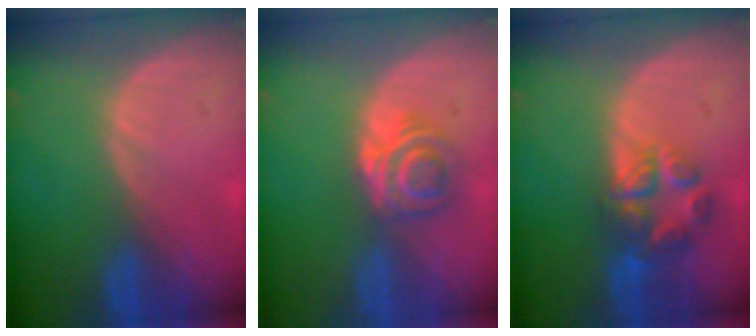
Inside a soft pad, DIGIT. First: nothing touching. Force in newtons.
{"total": 6.2, "press": 5.1, "slide": 3.6}
{"total": 7.0, "press": 5.9, "slide": 3.7}